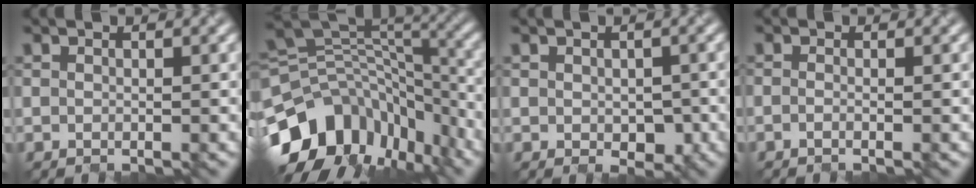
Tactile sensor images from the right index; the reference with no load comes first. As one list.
[{"total": 12.2, "force": [-6.7, 8.1, 6.3], "torque": [-0.141, 0.005, -0.110]}, {"total": 2.2, "force": [-0.4, 1.5, 1.6], "torque": [-0.025, -0.010, 0.002]}, {"total": 0.8, "force": [-0.5, 0.1, 0.5], "torque": [-0.004, -0.006, -0.017]}]